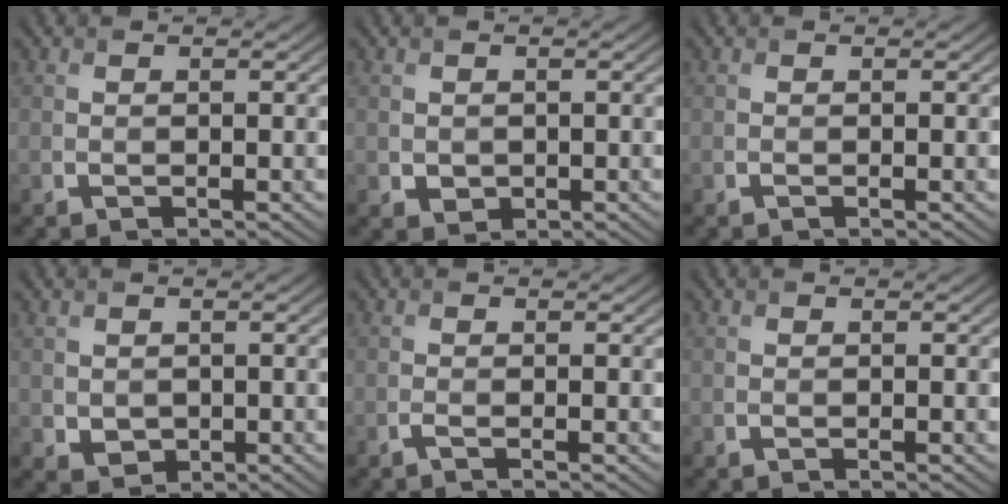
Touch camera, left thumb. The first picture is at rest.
{"total": 1.4, "force": [0.1, 1.3, 0.5], "torque": [-0.017, -0.009, 0.005]}
{"total": 0.0}
{"total": 2.0, "force": [0.5, 1.8, 0.8], "torque": [-0.027, -0.009, 0.014]}
{"total": 0.8, "force": [-0.4, 0.1, 0.7], "torque": [-0.015, -0.001, -0.012]}
{"total": 0.0}